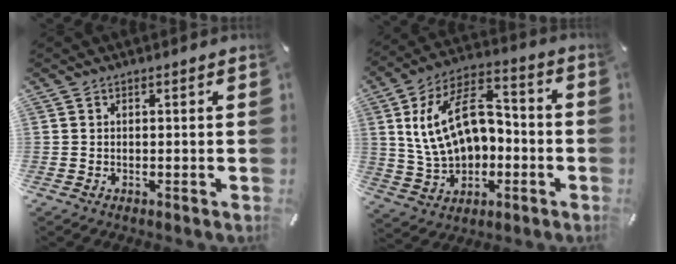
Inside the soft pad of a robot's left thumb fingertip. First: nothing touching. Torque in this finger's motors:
{"motor_torque": [2.38, 2.63, 1.11, 0.67, 0.26]}